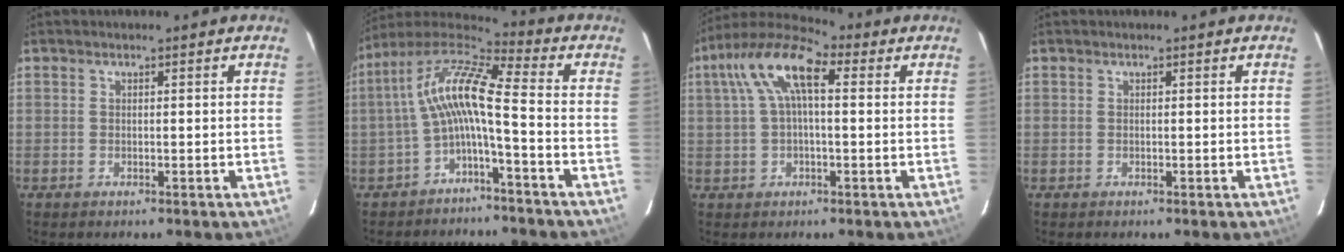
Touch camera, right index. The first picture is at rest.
{"total": 10.9, "force": [-2.1, 1.5, 10.6], "torque": [-0.221, 0.022, -0.047]}
{"total": 10.7, "force": [2.7, 4.4, 9.4], "torque": [-0.184, 0.034, 0.041]}
{"total": 0.0}